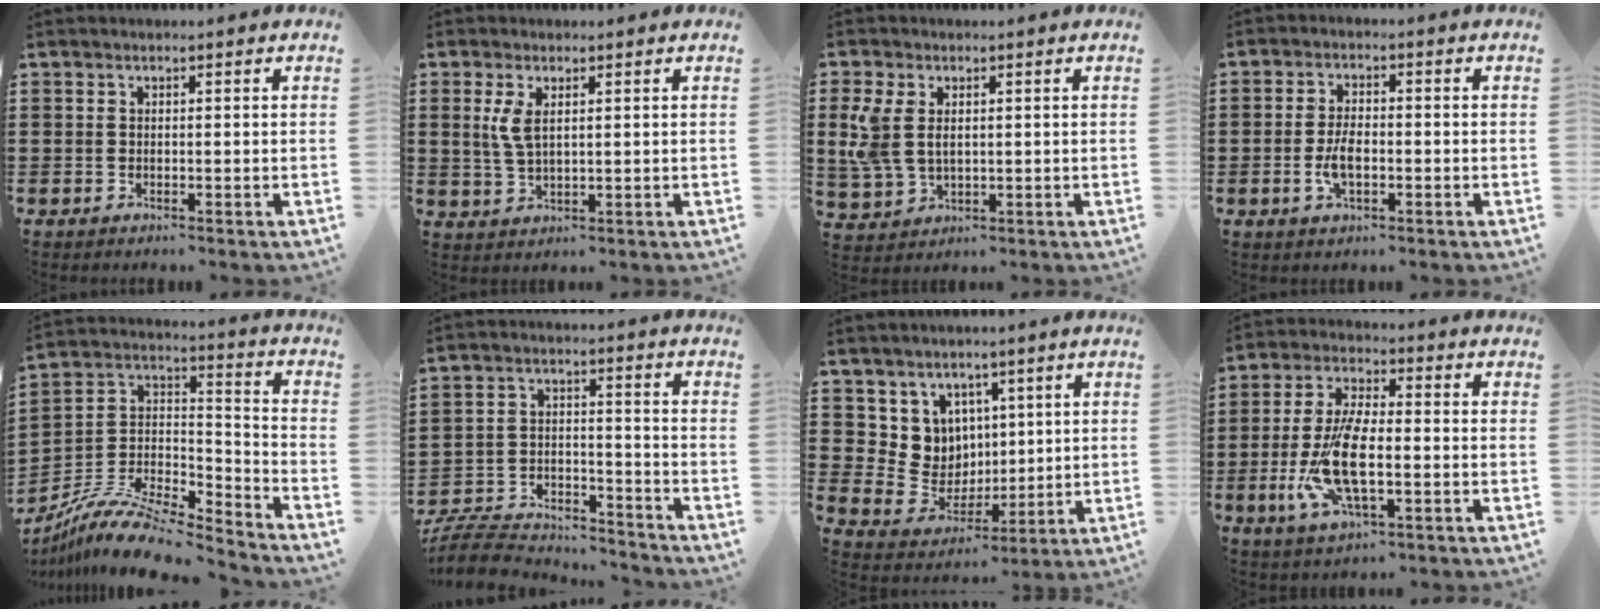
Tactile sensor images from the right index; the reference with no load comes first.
{"total": 3.9, "force": [1.2, 1.7, 3.3], "torque": [-0.080, 0.003, 0.018]}
{"total": 5.0, "force": [1.0, 3.5, 3.5], "torque": [-0.095, 0.006, 0.015]}
{"total": 4.2, "force": [-1.0, 2.0, 3.6], "torque": [-0.079, 0.000, -0.021]}
{"total": 10.5, "force": [-8.7, 3.2, 5.0], "torque": [-0.106, 0.025, -0.174]}
{"total": 7.2, "force": [-7.0, 1.3, 1.3], "torque": [-0.039, 0.009, -0.142]}
{"total": 7.4, "force": [3.0, 6.8, 0.6], "torque": [-0.054, -0.019, 0.065]}
{"total": 11.0, "force": [-2.2, 4.1, 9.9], "torque": [-0.221, -0.013, -0.043]}